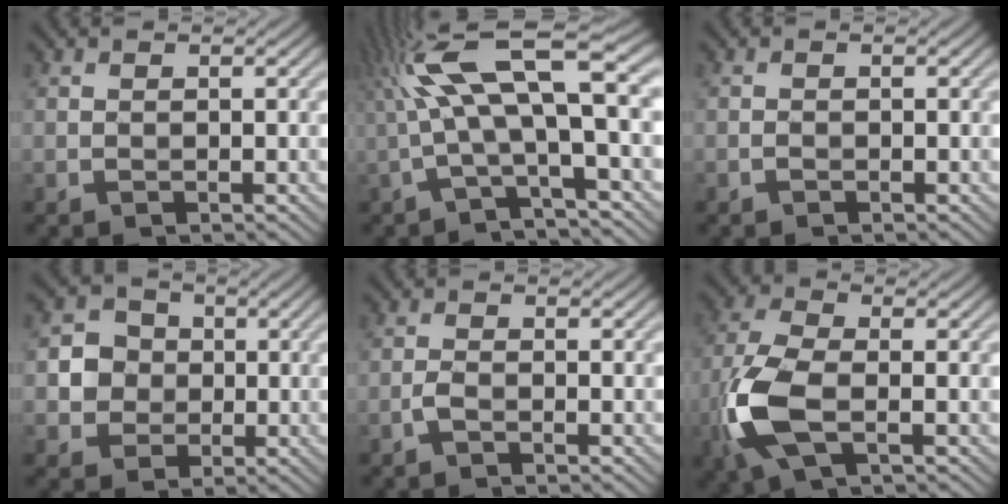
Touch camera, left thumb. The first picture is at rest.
{"total": 13.5, "force": [1.8, 3.3, 12.9], "torque": [-0.247, 0.024, 0.032]}
{"total": 0.5, "force": [-0.4, 0.1, 0.4], "torque": [-0.007, 0.002, -0.006]}
{"total": 4.6, "force": [0.0, 4.4, 1.5], "torque": [-0.033, 0.004, -0.017]}
{"total": 1.4, "force": [-0.9, 0.4, 1.0], "torque": [-0.023, 0.005, -0.023]}
{"total": 9.8, "force": [-2.9, 4.6, 8.2], "torque": [-0.207, -0.007, -0.066]}